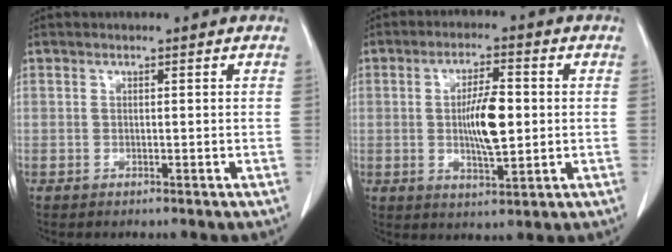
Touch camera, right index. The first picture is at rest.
{"total": 7.8, "force": [0.0, 1.9, 7.6], "torque": [-0.140, 0.000, 0.003]}